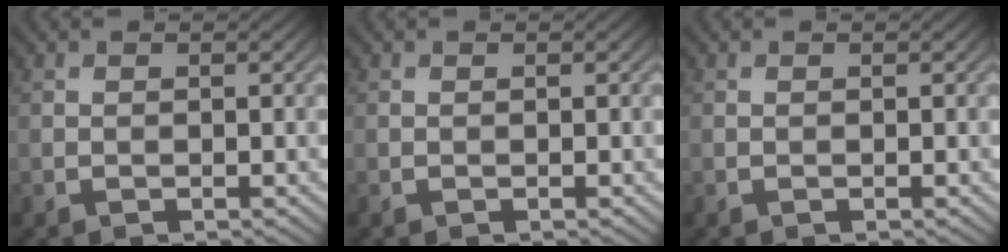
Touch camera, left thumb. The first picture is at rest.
{"total": 0.0}
{"total": 0.0}